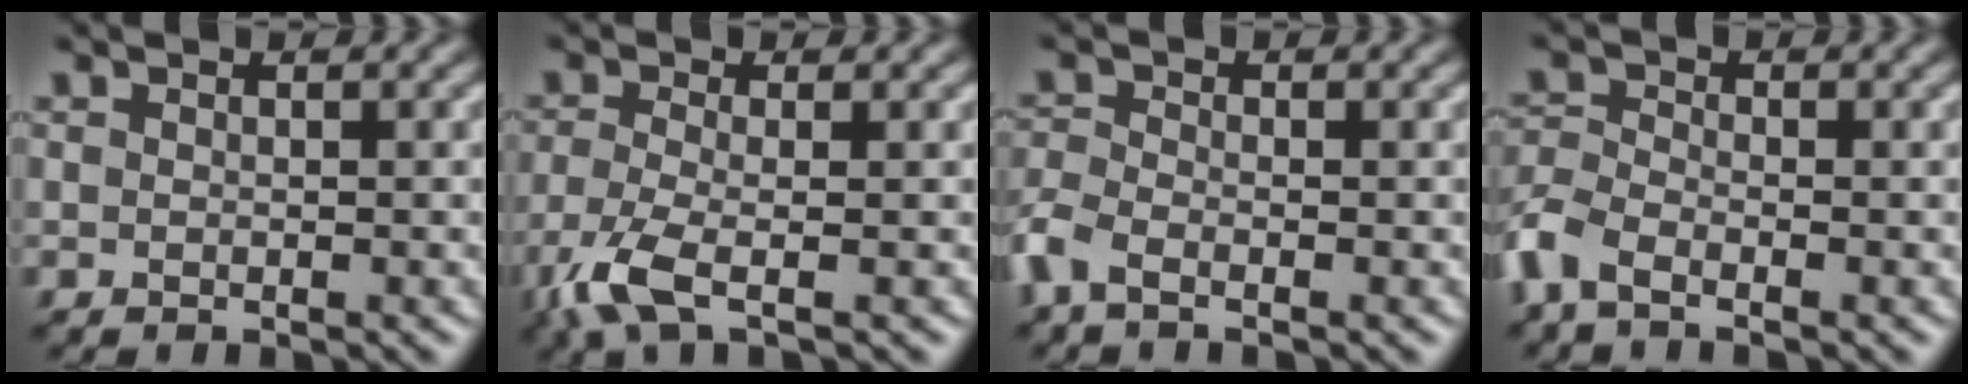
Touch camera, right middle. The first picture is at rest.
{"total": 4.3, "force": [-2.3, 1.2, 3.4], "torque": [-0.089, -0.015, -0.056]}
{"total": 2.9, "force": [-1.8, 1.3, 1.9], "torque": [-0.050, -0.005, -0.054]}
{"total": 3.9, "force": [-2.5, 1.8, 2.4], "torque": [-0.065, -0.007, -0.069]}